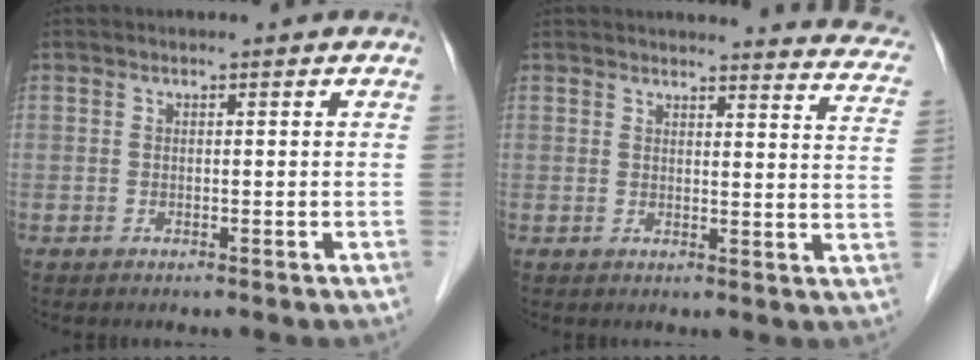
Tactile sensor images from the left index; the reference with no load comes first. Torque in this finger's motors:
{"motor_torque": [-0.65, -1.03, 0.38, 0.08]}